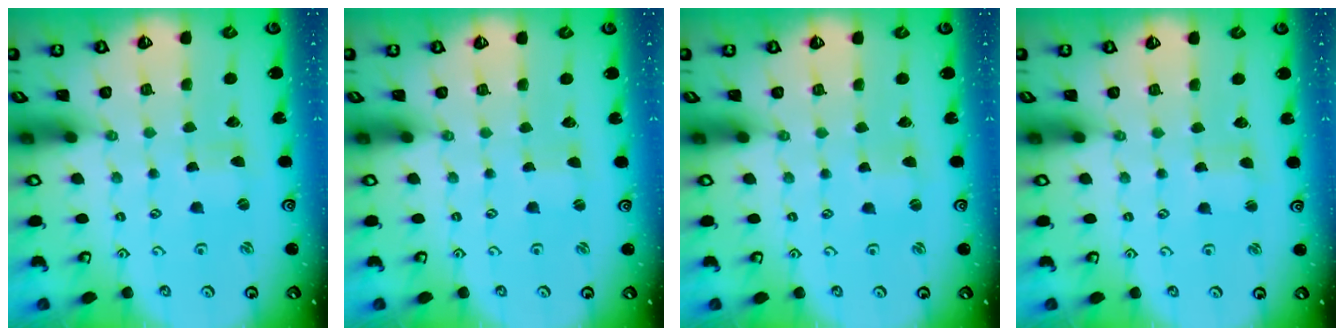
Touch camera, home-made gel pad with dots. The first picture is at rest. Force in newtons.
{"total": 0.0}
{"total": 1.0, "press": 1.0, "slide": 0.1}
{"total": 2.3, "press": 2.3, "slide": 0.3}